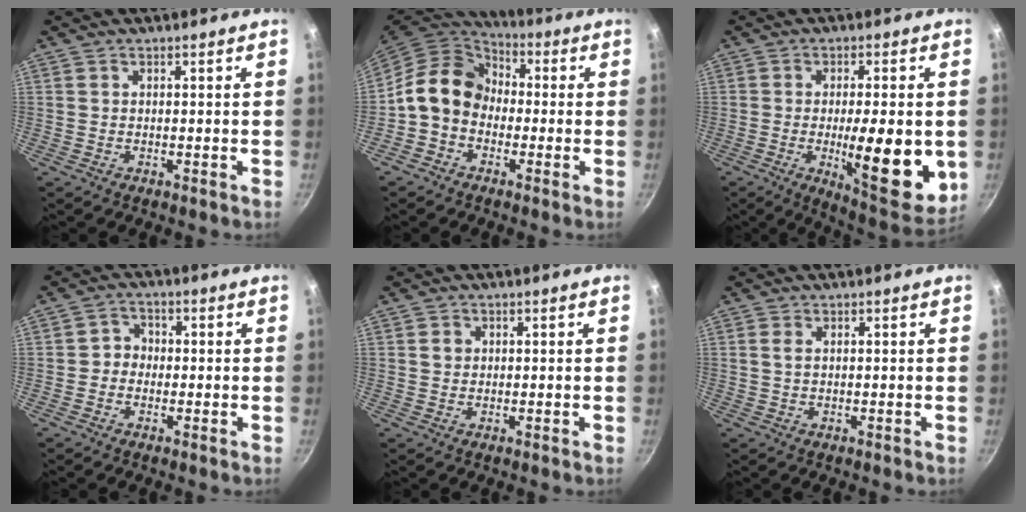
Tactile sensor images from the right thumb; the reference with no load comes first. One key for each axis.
{"total": 12.2, "fx": -0.8, "fy": 10.0, "fz": 7.0, "tx": -0.090, "ty": 0.037, "tz": -0.038}
{"total": 16.8, "fx": -2.6, "fy": 5.0, "fz": 15.9, "tx": -0.200, "ty": -0.013, "tz": -0.030}
{"total": 3.2, "fx": -0.7, "fy": 2.9, "fz": 1.2, "tx": 0.006, "ty": 0.013, "tz": -0.019}
{"total": 1.5, "fx": 0.3, "fy": 1.3, "fz": 0.6, "tx": -0.004, "ty": 0.003, "tz": 0.004}
{"total": 1.2, "fx": 0.3, "fy": 0.7, "fz": 1.0, "tx": -0.019, "ty": 0.001, "tz": 0.005}